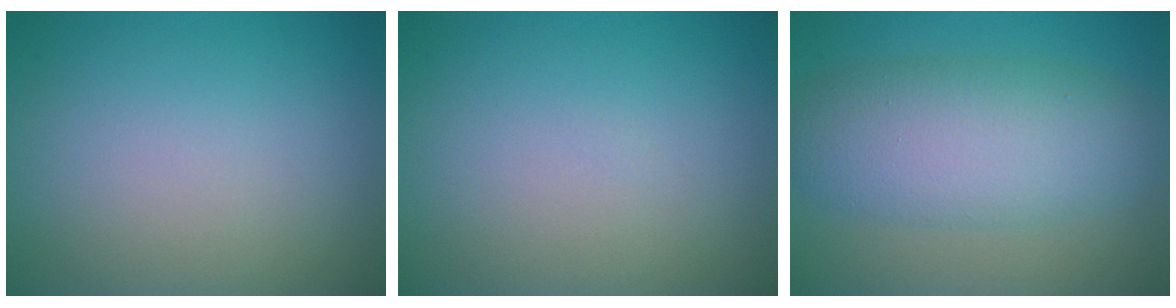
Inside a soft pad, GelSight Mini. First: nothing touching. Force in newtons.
{"total": 0.0}
{"total": 7.2, "press": 7.2, "slide": 0.2}